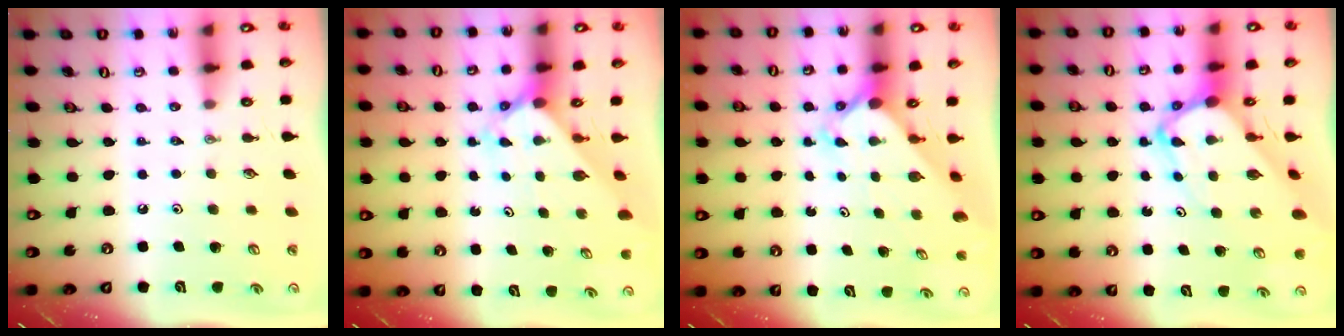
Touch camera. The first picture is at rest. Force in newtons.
{"total": 2.2, "press": 2.2, "slide": 0.2}
{"total": 2.3, "press": 2.3, "slide": 0.1}
{"total": 6.7, "press": 6.6, "slide": 0.6}